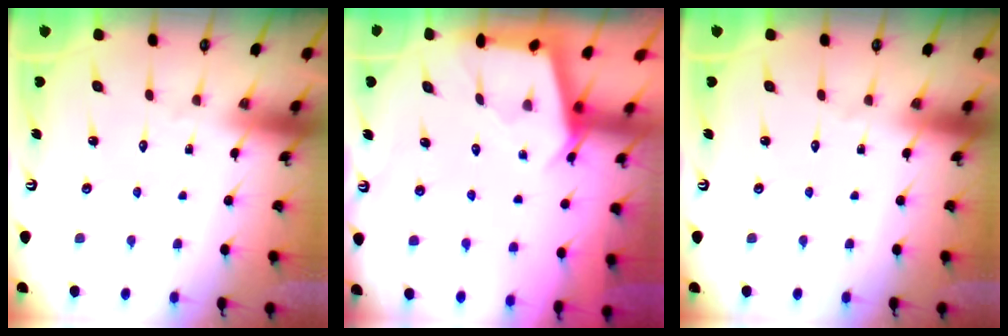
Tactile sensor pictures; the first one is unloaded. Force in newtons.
{"total": 2.7, "press": 2.6, "slide": 0.3}
{"total": 0.0}